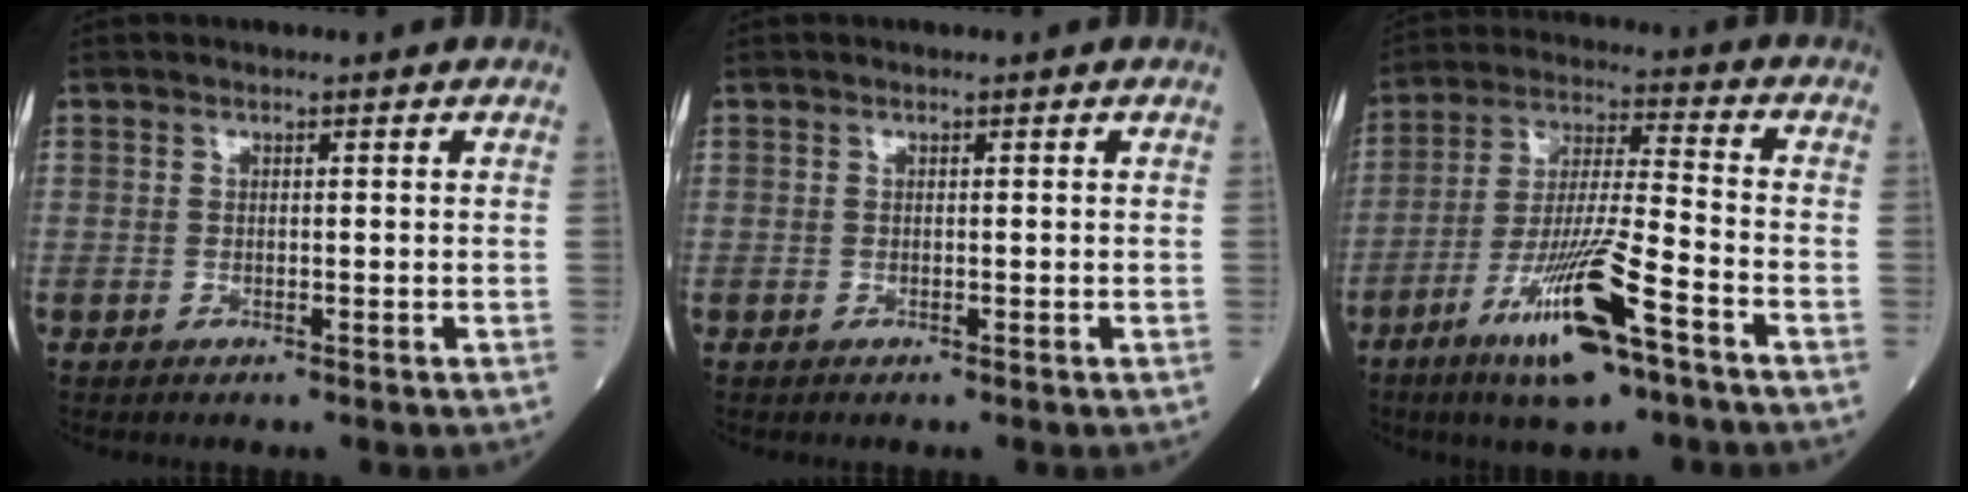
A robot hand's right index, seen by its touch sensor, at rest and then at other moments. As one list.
[{"total": 0.0}, {"total": 14.3, "force": [-7.8, 1.4, 11.9], "torque": [-0.230, -0.021, -0.138]}]